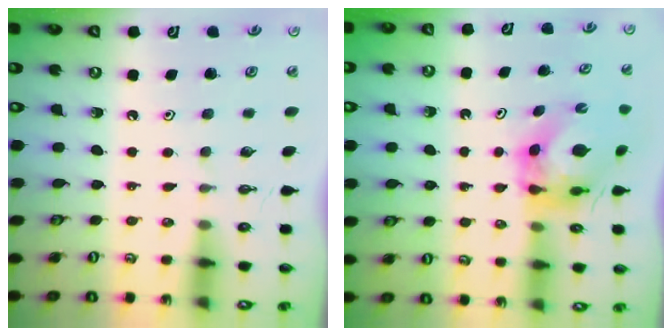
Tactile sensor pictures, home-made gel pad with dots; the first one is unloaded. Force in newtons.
{"total": 6.1, "press": 6.1, "slide": 0.5}